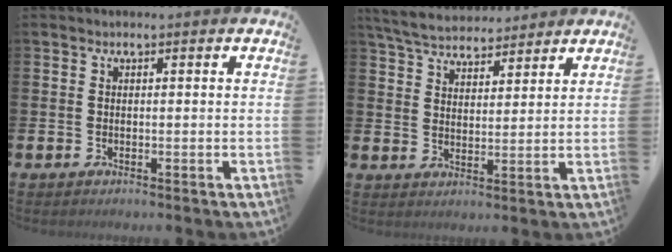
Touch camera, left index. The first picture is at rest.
{"total": 5.8, "force": [5.6, 1.2, 0.9], "torque": [-0.044, -0.022, 0.104]}